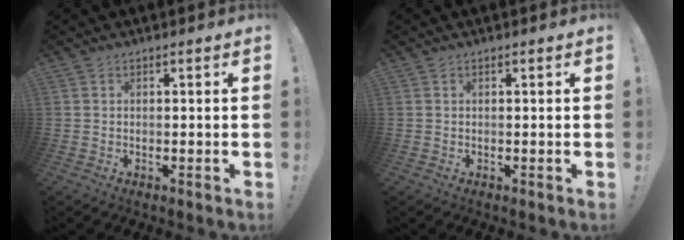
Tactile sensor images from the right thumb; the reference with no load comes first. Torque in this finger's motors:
{"motor_torque": [-0.03, -0.02, 0.03, 0.00, 0.00]}